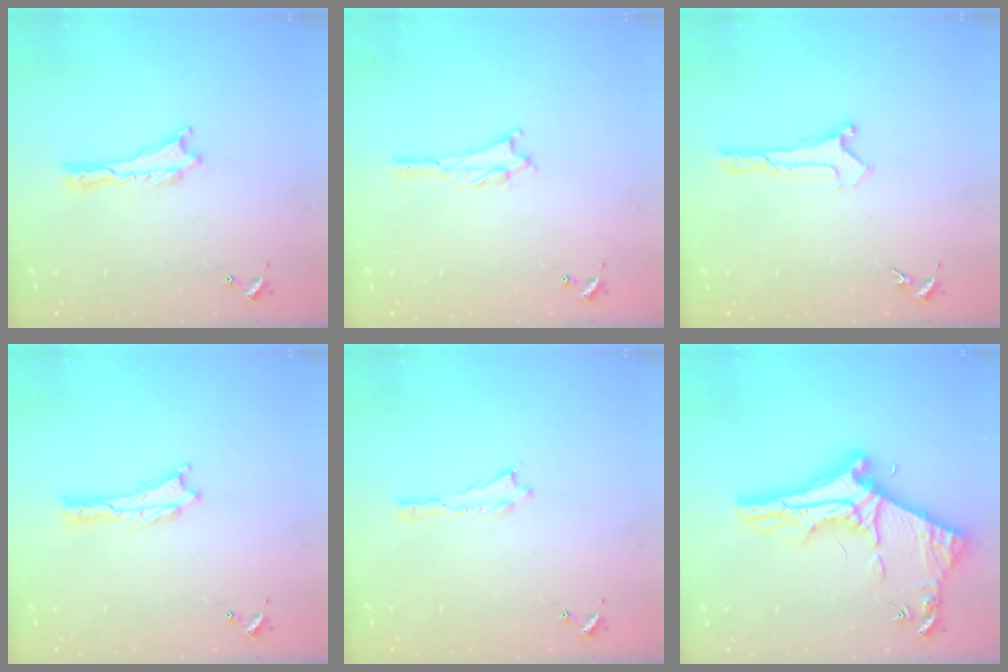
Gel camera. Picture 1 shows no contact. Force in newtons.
{"total": 1.2, "press": 1.2, "slide": 0.2}
{"total": 0.0}
{"total": 0.0}
{"total": 0.0}
{"total": 10.5, "press": 10.4, "slide": 1.0}